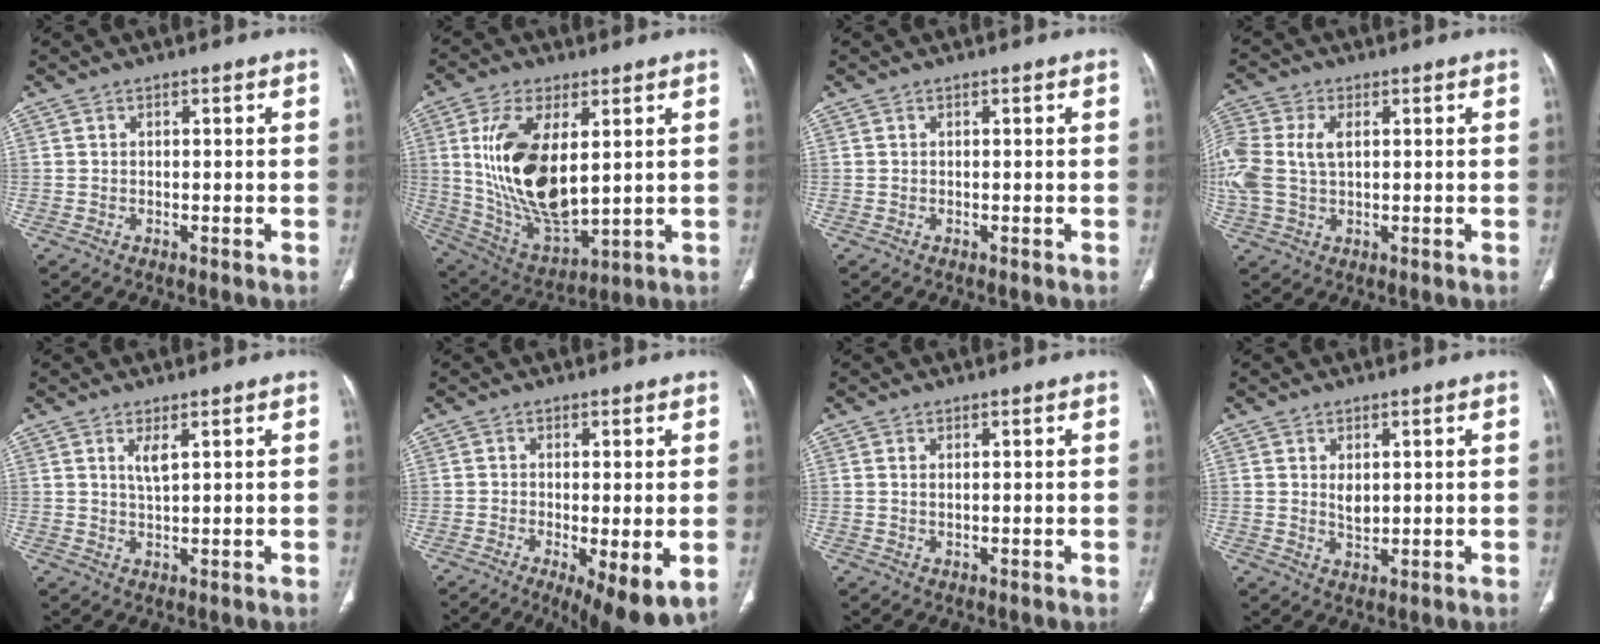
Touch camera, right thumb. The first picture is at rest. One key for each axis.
{"total": 18.8, "fx": 3.7, "fy": 9.1, "fz": 16.0, "tx": -0.301, "ty": -0.029, "tz": 0.084}
{"total": 0.0}
{"total": 12.9, "fx": 1.8, "fy": 8.2, "fz": 9.7, "tx": -0.259, "ty": 0.012, "tz": 0.038}
{"total": 2.4, "fx": 1.2, "fy": 0.6, "fz": 2.0, "tx": -0.042, "ty": -0.012, "tz": 0.027}
{"total": 9.9, "fx": -3.2, "fy": 2.9, "fz": 9.0, "tx": -0.141, "ty": -0.022, "tz": -0.045}
{"total": 0.6, "fx": 0.3, "fy": 0.2, "fz": 0.5, "tx": -0.011, "ty": -0.006, "tz": 0.006}
{"total": 2.8, "fx": 0.8, "fy": 1.6, "fz": 2.1, "tx": -0.026, "ty": -0.015, "tz": 0.017}